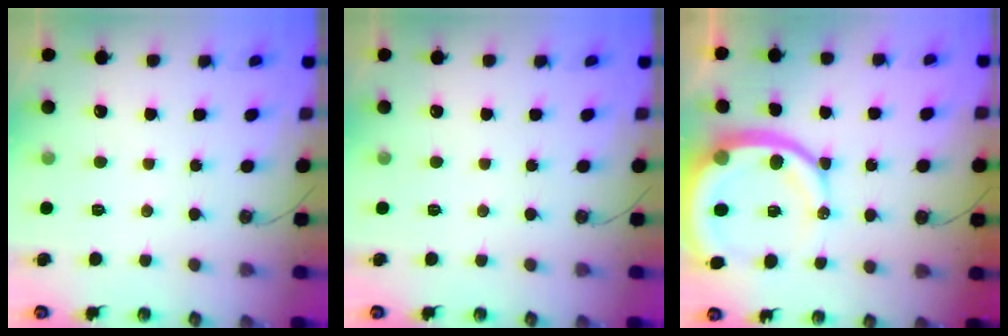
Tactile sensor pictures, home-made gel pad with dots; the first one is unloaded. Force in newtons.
{"total": 0.0}
{"total": 14.6, "press": 14.5, "slide": 1.7}